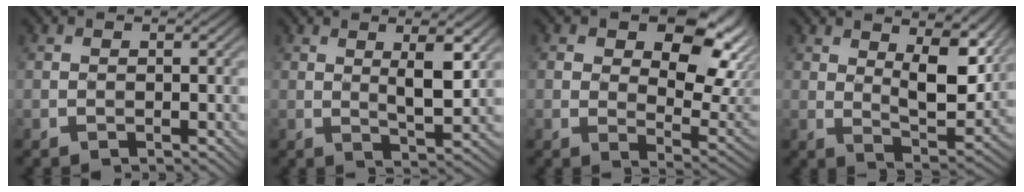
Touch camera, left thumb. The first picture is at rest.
{"total": 5.2, "force": [1.7, 1.3, 4.7], "torque": [-0.087, 0.000, 0.035]}
{"total": 12.9, "force": [4.7, 7.5, 9.4], "torque": [-0.138, -0.003, 0.065]}
{"total": 10.5, "force": [4.9, 4.4, 8.2], "torque": [-0.146, -0.009, 0.077]}